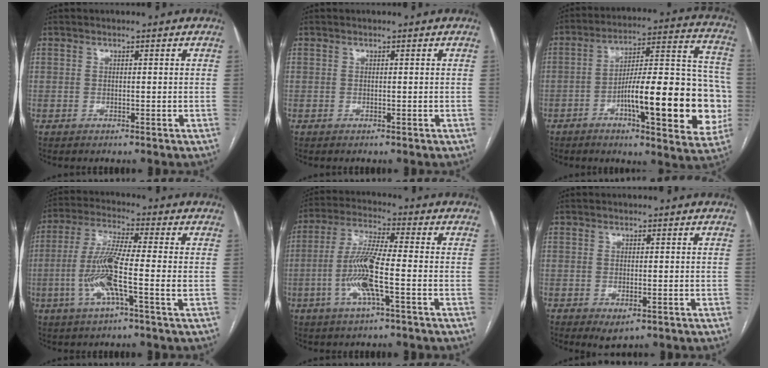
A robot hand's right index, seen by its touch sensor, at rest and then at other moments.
{"total": 0.0}
{"total": 22.5, "force": [-5.9, 4.7, 21.2], "torque": [-0.252, 0.026, -0.075]}
{"total": 10.1, "force": [-2.2, 0.4, 9.9], "torque": [-0.202, -0.002, -0.050]}
{"total": 9.9, "force": [-2.6, 0.9, 9.5], "torque": [-0.197, 0.000, -0.056]}
{"total": 2.5, "force": [-1.1, 1.1, 2.0], "torque": [-0.030, -0.004, -0.007]}